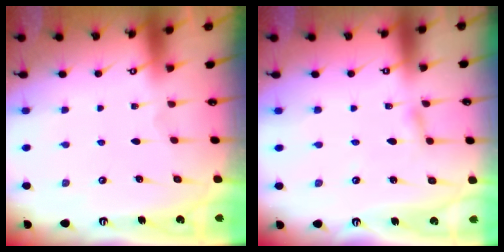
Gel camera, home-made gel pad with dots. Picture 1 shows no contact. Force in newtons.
{"total": 2.4, "press": 2.4, "slide": 0.3}